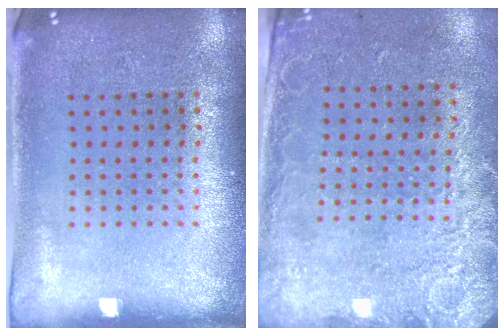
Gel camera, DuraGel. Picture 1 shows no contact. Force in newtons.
{"total": 2.7, "press": 2.0, "slide": 1.8}